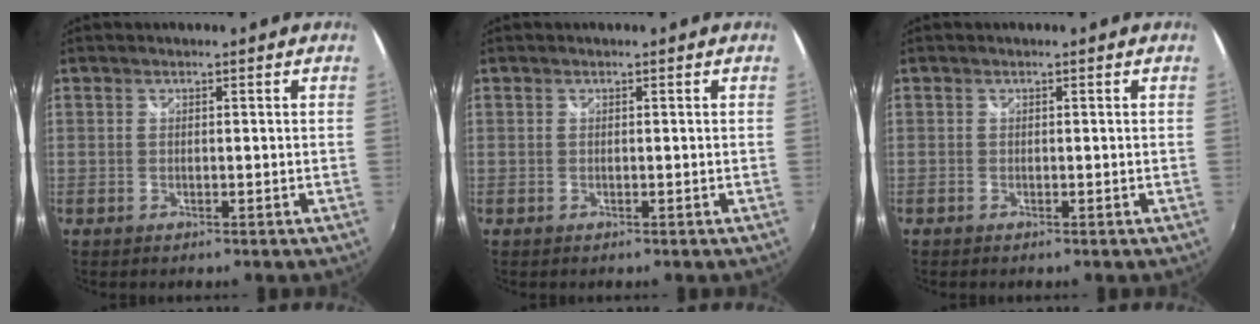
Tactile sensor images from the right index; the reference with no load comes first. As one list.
[{"total": 0.0}, {"total": 0.0}]